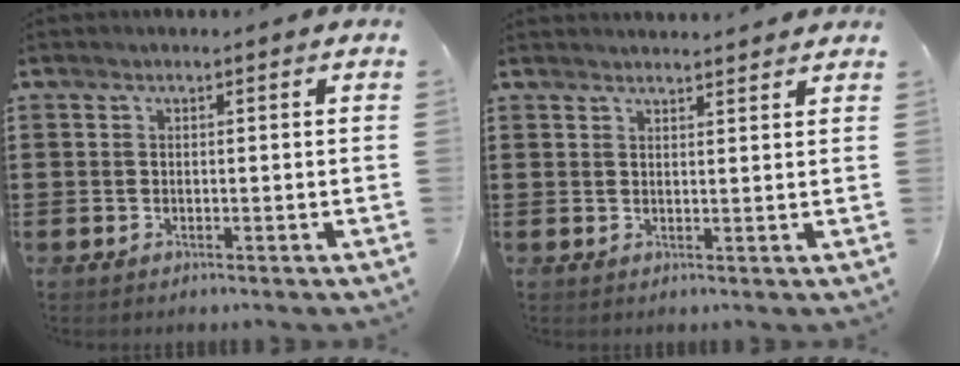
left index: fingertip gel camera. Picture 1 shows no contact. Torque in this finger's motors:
{"motor_torque": [0.00, 0.00, 0.11, 0.04]}